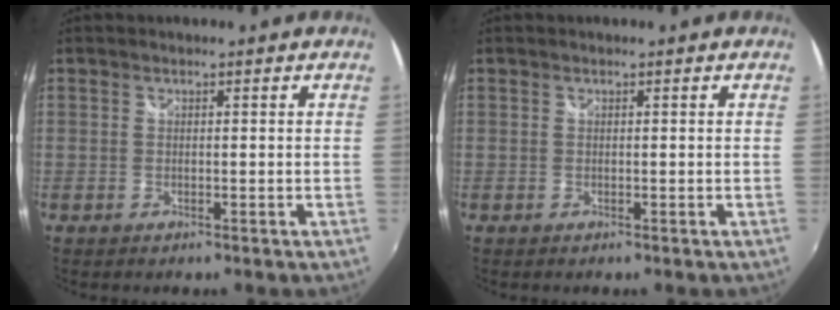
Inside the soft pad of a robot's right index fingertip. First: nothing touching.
{"total": 0.0}